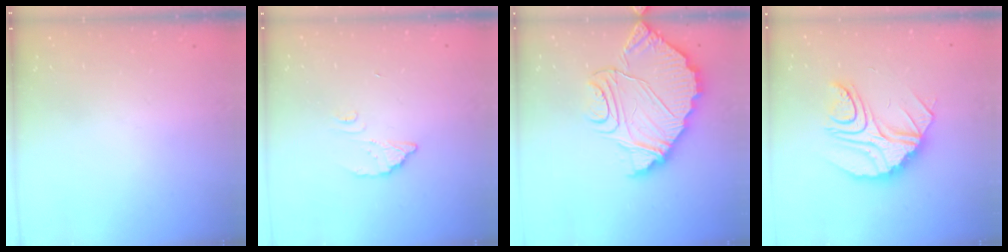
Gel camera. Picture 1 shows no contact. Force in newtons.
{"total": 3.7, "press": 3.7, "slide": 0.2}
{"total": 12.7, "press": 12.7, "slide": 0.9}
{"total": 14.2, "press": 14.1, "slide": 1.2}